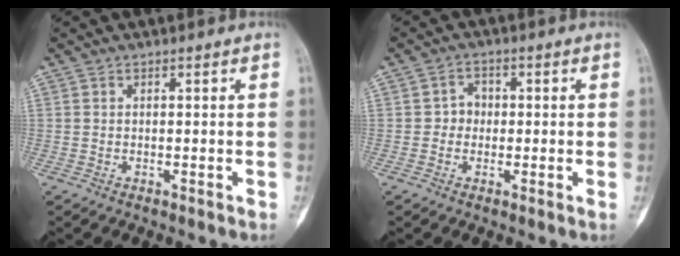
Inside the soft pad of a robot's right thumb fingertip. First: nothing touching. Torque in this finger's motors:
{"motor_torque": [-0.03, 0.02, 0.03, 0.01, 0.00]}